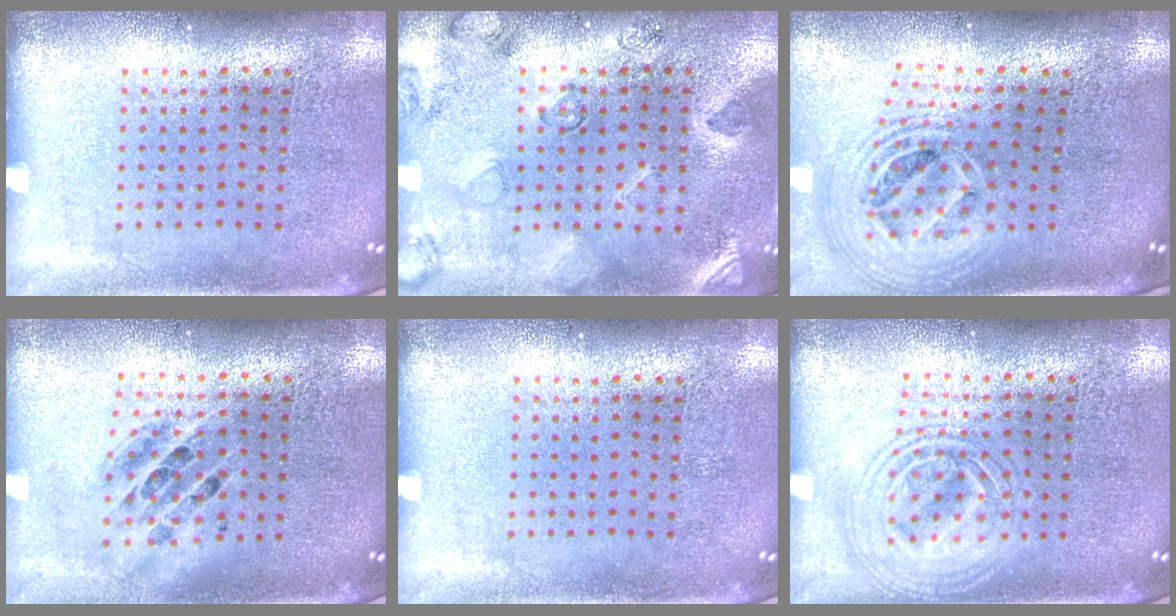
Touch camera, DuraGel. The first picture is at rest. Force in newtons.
{"total": 2.4, "press": 1.9, "slide": 1.5}
{"total": 2.4, "press": 1.8, "slide": 1.6}
{"total": 1.3, "press": 1.1, "slide": 0.7}
{"total": 0.0}
{"total": 2.6, "press": 2.6, "slide": 0.3}